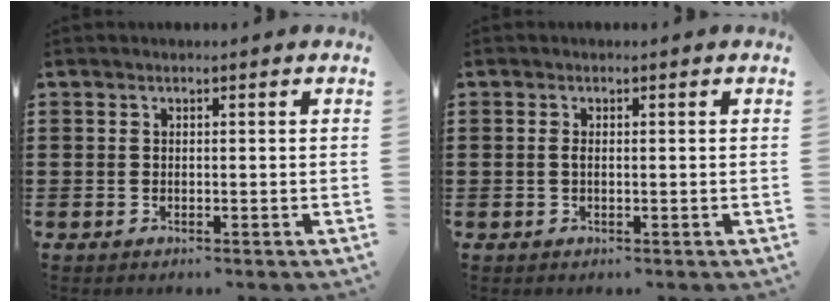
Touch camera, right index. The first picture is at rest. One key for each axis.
{"total": 0.8, "fx": -0.2, "fy": 0.2, "fz": 0.8, "tx": -0.023, "ty": -0.005, "tz": -0.005}